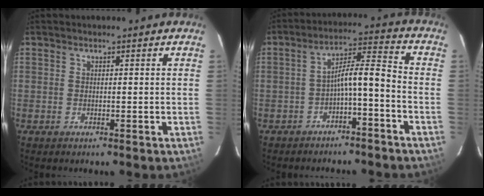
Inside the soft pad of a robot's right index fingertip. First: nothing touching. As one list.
[{"total": 7.1, "force": [-2.7, 1.2, 6.5], "torque": [-0.106, 0.033, -0.044]}]